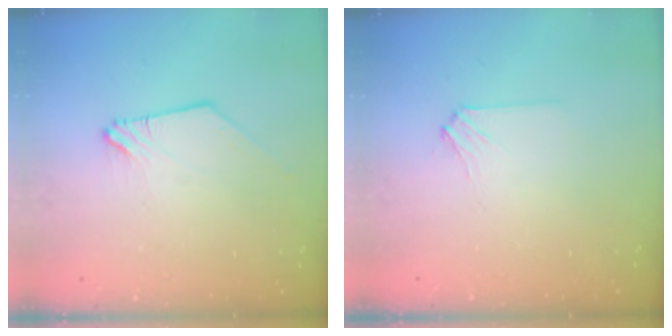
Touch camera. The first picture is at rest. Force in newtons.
{"total": 2.4, "press": 2.4, "slide": 0.5}